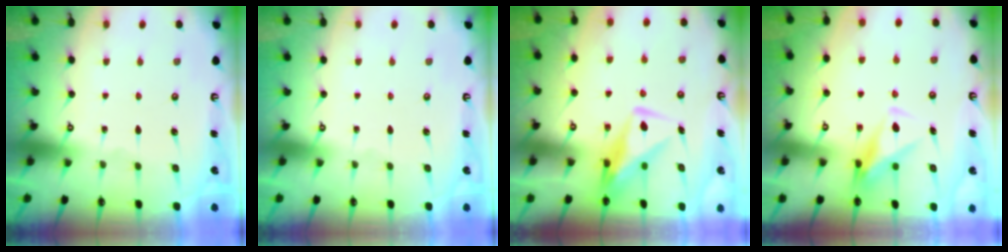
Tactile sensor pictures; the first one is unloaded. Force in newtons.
{"total": 0.0}
{"total": 11.1, "press": 11.1, "slide": 1.0}
{"total": 8.5, "press": 8.5, "slide": 0.8}